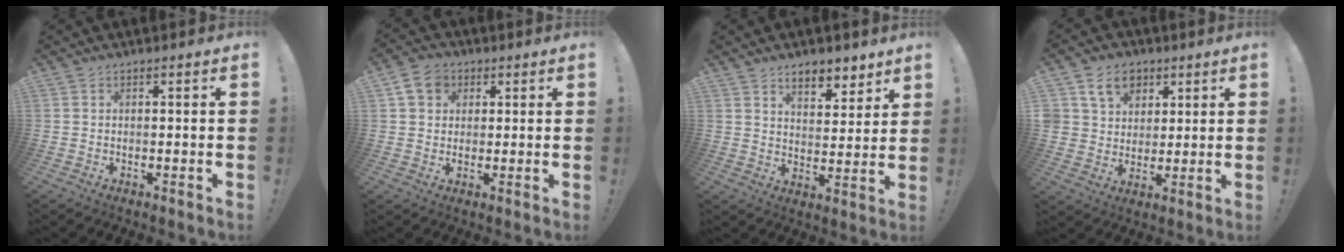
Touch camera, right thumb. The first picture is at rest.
{"total": 7.7, "force": [3.1, 6.3, 3.1], "torque": [-0.042, -0.007, 0.061]}
{"total": 8.0, "force": [6.5, 3.4, 3.2], "torque": [-0.036, -0.048, 0.118]}
{"total": 11.0, "force": [5.6, 8.6, 4.0], "torque": [-0.065, -0.020, 0.111]}